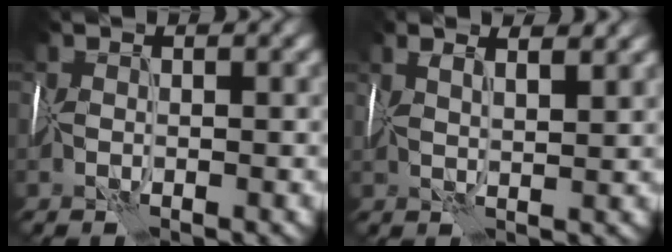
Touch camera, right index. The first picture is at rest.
{"total": 4.6, "force": [3.1, 1.3, 3.1], "torque": [-0.044, 0.032, 0.026]}